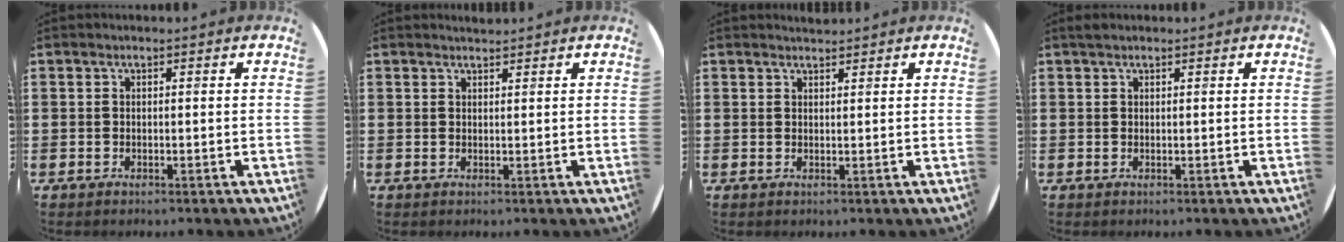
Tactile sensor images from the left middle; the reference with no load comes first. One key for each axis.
{"total": 0.9, "fx": 0.9, "fy": 0.0, "fz": -0.1, "tx": 0.001, "ty": 0.001, "tz": 0.018}
{"total": 1.0, "fx": 1.0, "fy": 0.0, "fz": -0.1, "tx": 0.001, "ty": 0.001, "tz": 0.020}
{"total": 0.7, "fx": 0.6, "fy": 0.3, "fz": 0.1, "tx": 0.004, "ty": 0.000, "tz": 0.010}